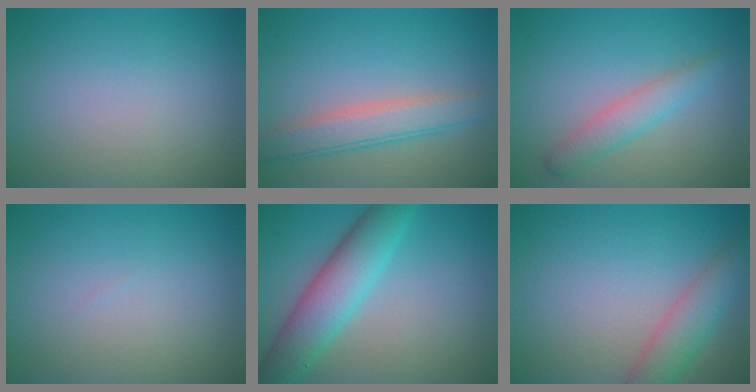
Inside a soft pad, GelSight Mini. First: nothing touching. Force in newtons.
{"total": 3.9, "press": 3.9, "slide": 0.1}
{"total": 2.7, "press": 2.7, "slide": 0.0}
{"total": 0.0}
{"total": 6.4, "press": 6.4, "slide": 0.0}
{"total": 4.0, "press": 4.0, "slide": 0.3}